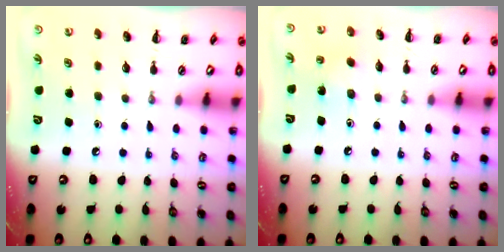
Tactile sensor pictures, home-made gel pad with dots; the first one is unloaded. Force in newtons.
{"total": 2.4, "press": 2.2, "slide": 0.8}